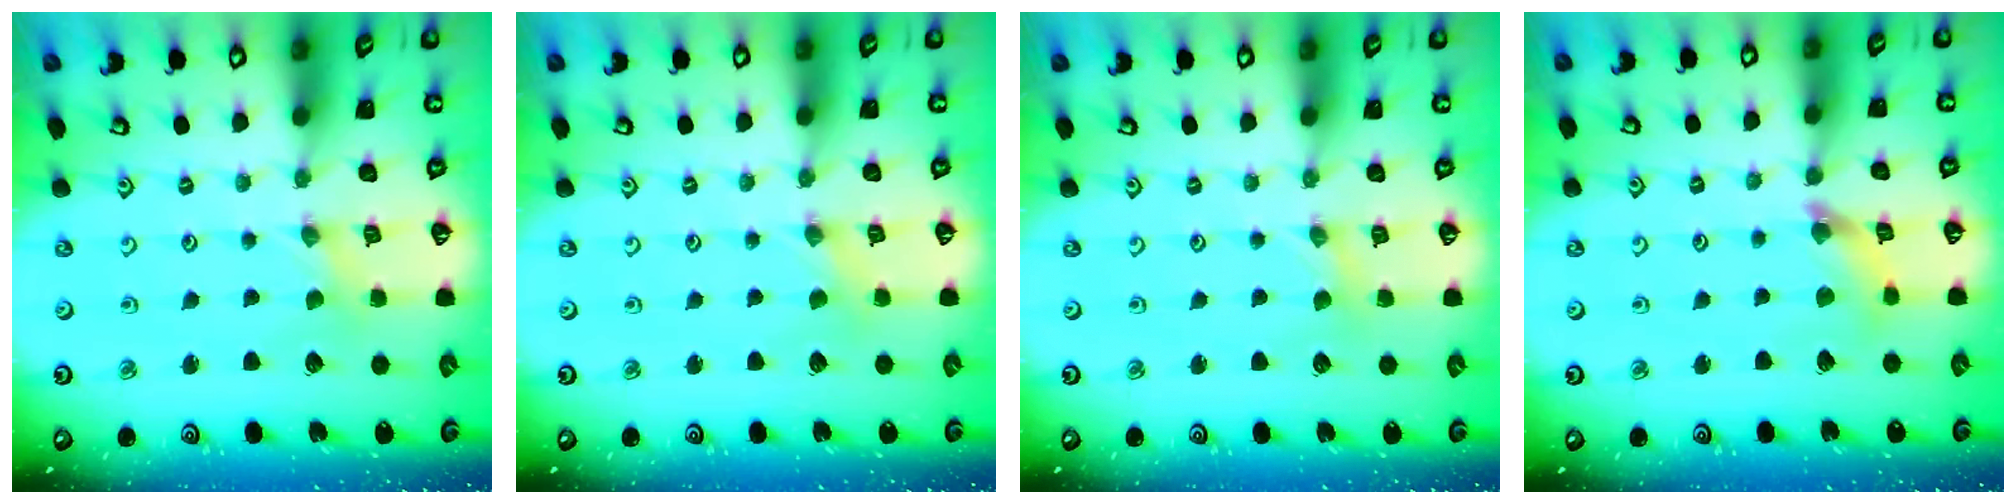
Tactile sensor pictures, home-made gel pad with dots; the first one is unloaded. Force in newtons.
{"total": 1.3, "press": 1.3, "slide": 0.2}
{"total": 1.7, "press": 1.7, "slide": 0.3}
{"total": 5.3, "press": 5.3, "slide": 0.6}